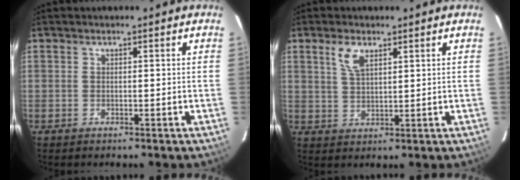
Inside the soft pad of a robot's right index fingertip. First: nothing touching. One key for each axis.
{"total": 4.5, "fx": 2.5, "fy": 1.9, "fz": 3.2, "tx": -0.063, "ty": 0.005, "tz": 0.051}